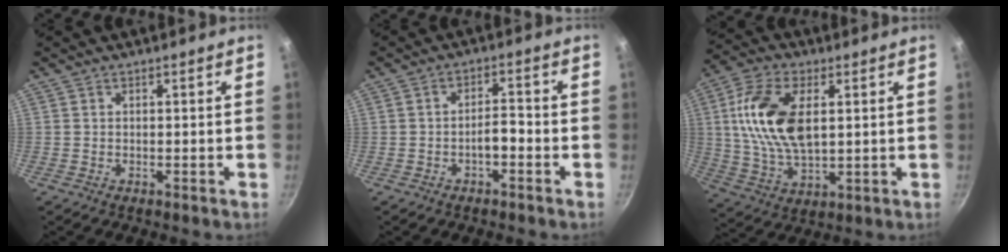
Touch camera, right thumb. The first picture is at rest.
{"total": 3.5, "force": [-1.7, 1.4, 2.7], "torque": [-0.035, 0.024, -0.028]}
{"total": 16.0, "force": [3.1, 8.7, 13.0], "torque": [-0.244, -0.004, 0.058]}